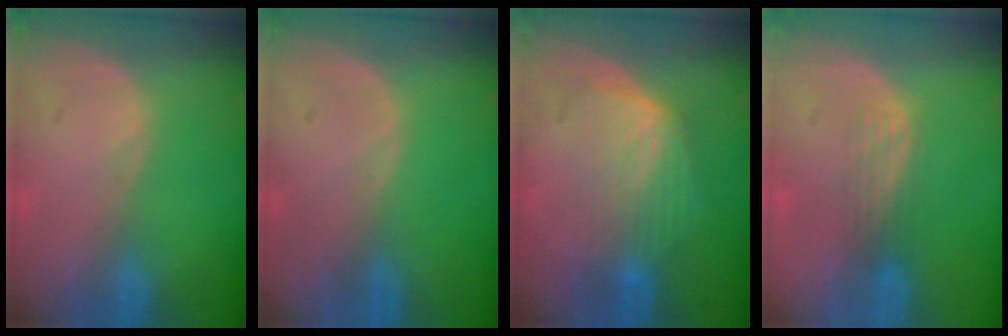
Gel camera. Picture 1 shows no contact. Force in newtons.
{"total": 0.0}
{"total": 6.3, "press": 6.1, "slide": 1.6}
{"total": 2.9, "press": 2.6, "slide": 1.3}